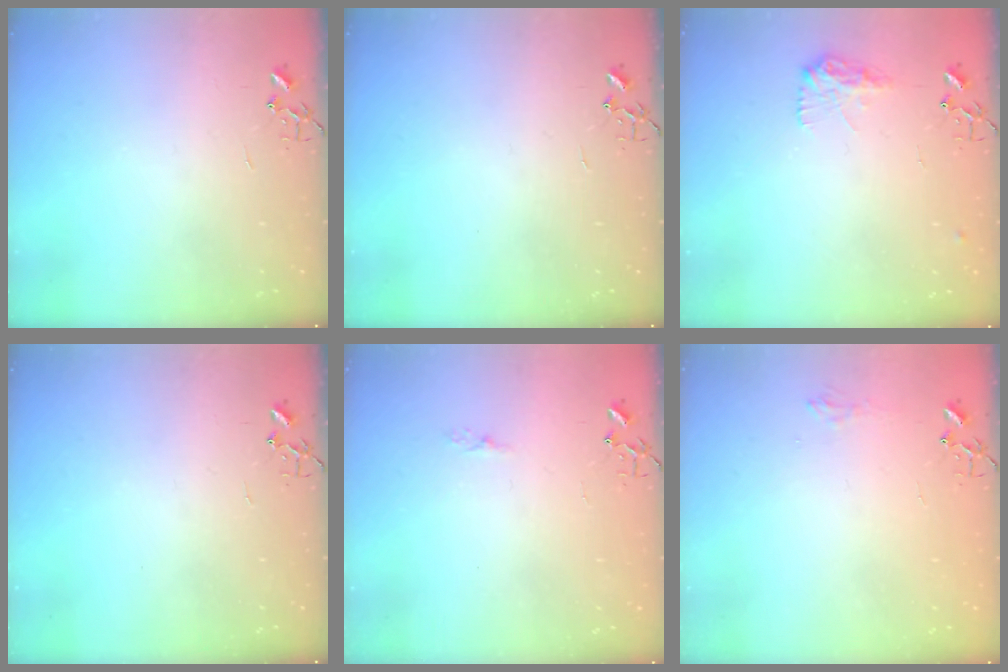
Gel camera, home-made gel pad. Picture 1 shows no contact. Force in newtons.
{"total": 0.0}
{"total": 10.2, "press": 10.2, "slide": 0.3}
{"total": 0.0}
{"total": 3.2, "press": 3.2, "slide": 0.5}
{"total": 6.6, "press": 6.6, "slide": 0.8}